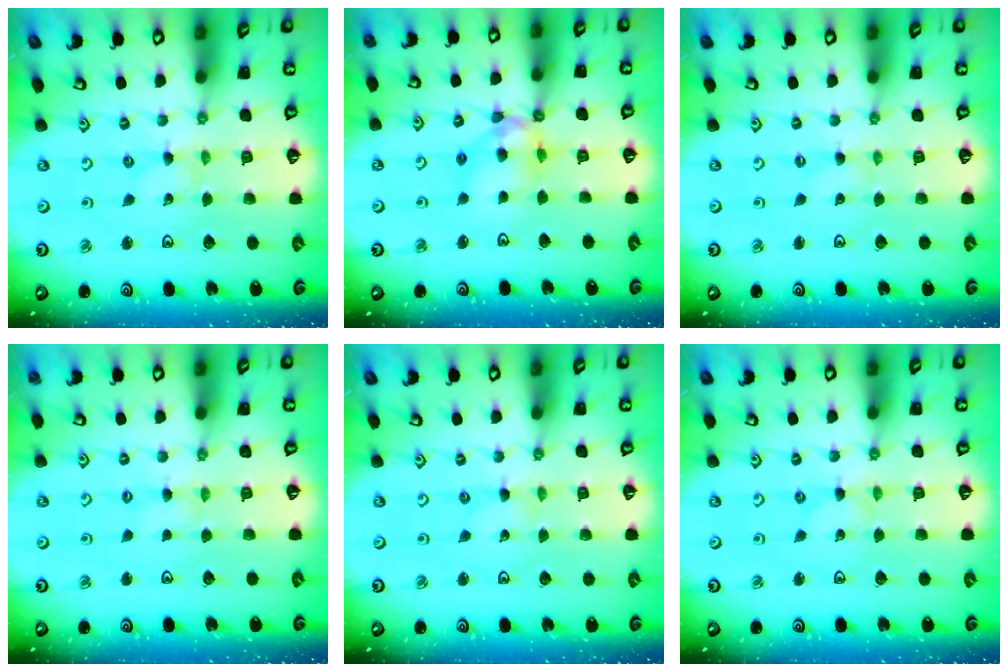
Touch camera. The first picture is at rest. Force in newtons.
{"total": 11.8, "press": 11.8, "slide": 0.9}
{"total": 0.0}
{"total": 2.0, "press": 2.0, "slide": 0.3}
{"total": 0.0}
{"total": 0.0}